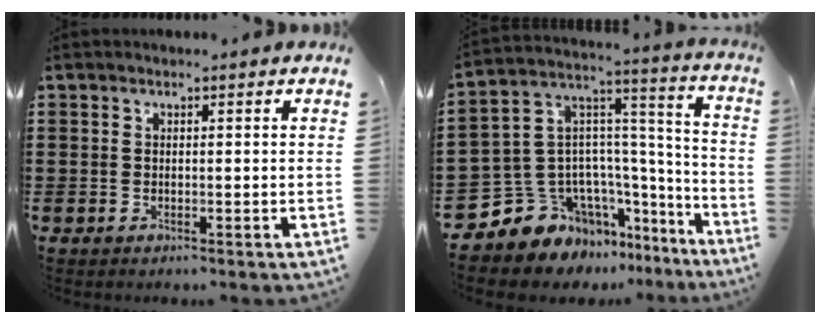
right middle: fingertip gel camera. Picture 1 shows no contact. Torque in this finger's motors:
{"motor_torque": [2.14, 0.00, 0.17, 0.08]}